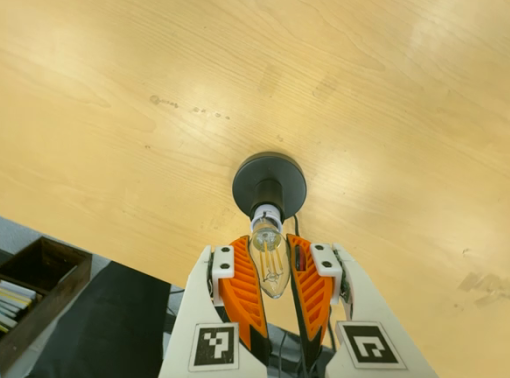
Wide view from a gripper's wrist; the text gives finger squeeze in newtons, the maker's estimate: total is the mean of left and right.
{"total": 22.8, "left": 25.5, "right": 20.1}